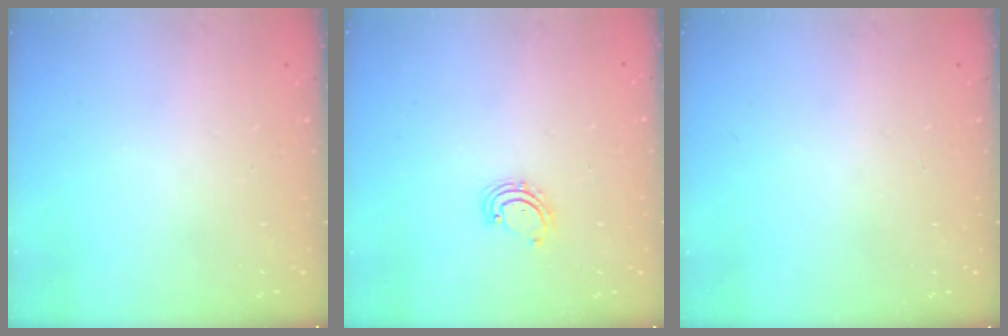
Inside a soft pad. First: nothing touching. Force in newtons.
{"total": 3.3, "press": 3.3, "slide": 0.3}
{"total": 0.0}